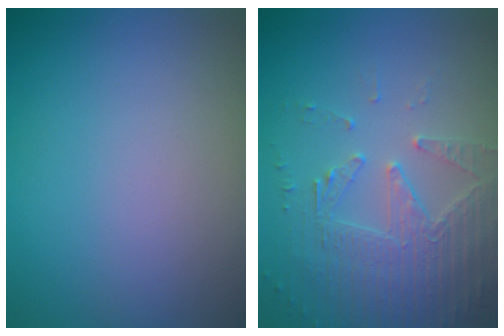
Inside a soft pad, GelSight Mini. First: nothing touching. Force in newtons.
{"total": 4.1, "press": 3.6, "slide": 2.1}